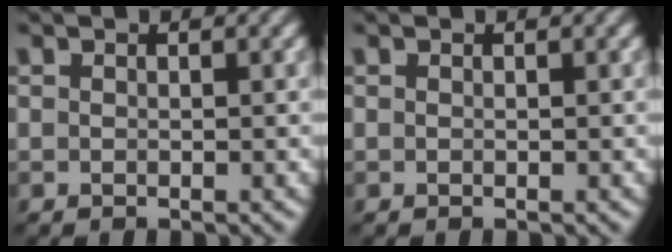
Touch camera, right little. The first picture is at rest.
{"total": 0.0}